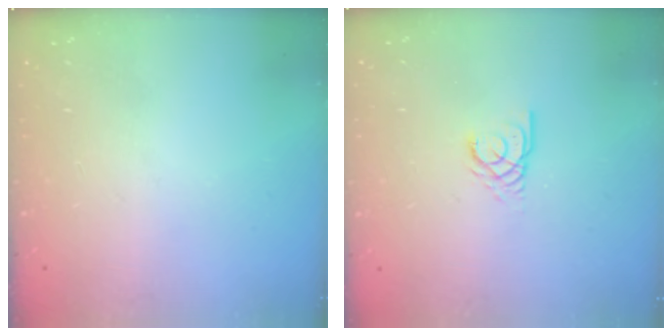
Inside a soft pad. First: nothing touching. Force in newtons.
{"total": 2.9, "press": 2.9, "slide": 0.2}